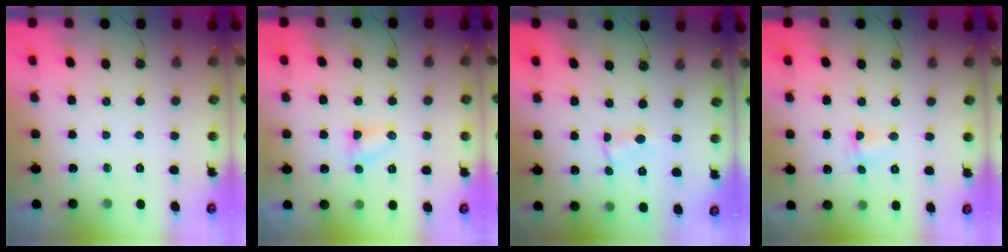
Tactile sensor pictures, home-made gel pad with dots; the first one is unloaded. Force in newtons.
{"total": 3.6, "press": 3.5, "slide": 0.4}
{"total": 0.6, "press": 0.6, "slide": 0.1}
{"total": 1.7, "press": 1.6, "slide": 0.6}